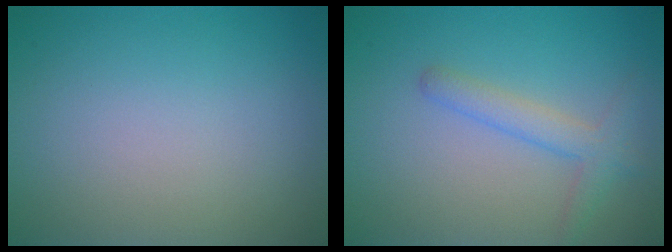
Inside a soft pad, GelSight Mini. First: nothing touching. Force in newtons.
{"total": 2.5, "press": 2.5, "slide": 0.1}